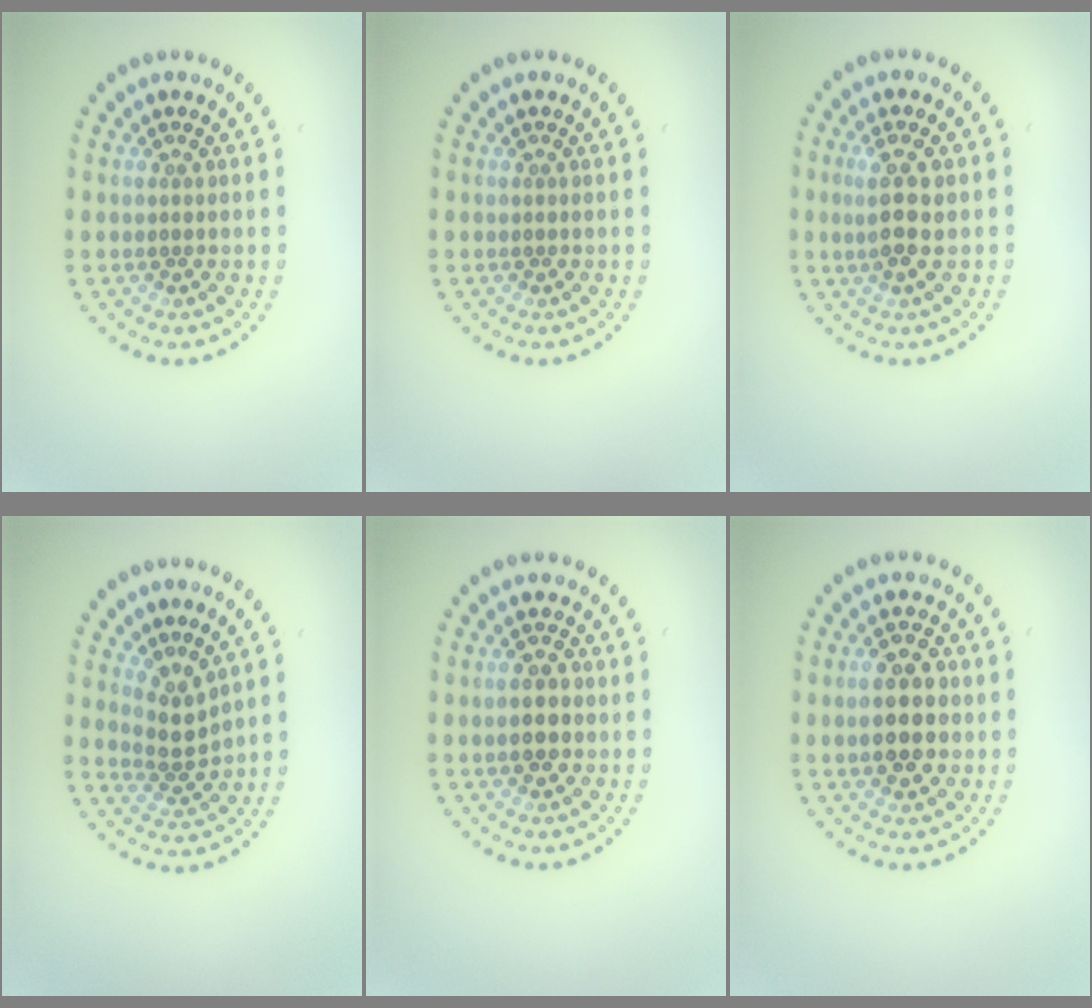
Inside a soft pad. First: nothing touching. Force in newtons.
{"total": 0.0}
{"total": 3.2, "press": 2.9, "slide": 1.3}
{"total": 2.6, "press": 1.8, "slide": 1.8}
{"total": 2.7, "press": 2.6, "slide": 0.3}
{"total": 5.2, "press": 5.2, "slide": 0.3}